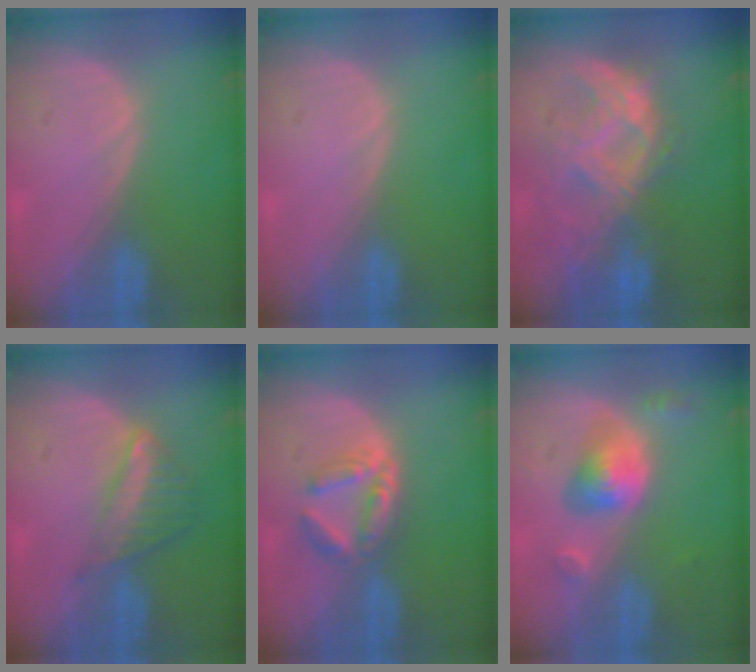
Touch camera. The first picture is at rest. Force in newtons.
{"total": 0.0}
{"total": 8.8, "press": 8.6, "slide": 2.1}
{"total": 6.1, "press": 5.4, "slide": 2.9}
{"total": 5.3, "press": 5.3, "slide": 0.8}
{"total": 5.8, "press": 5.3, "slide": 2.4}